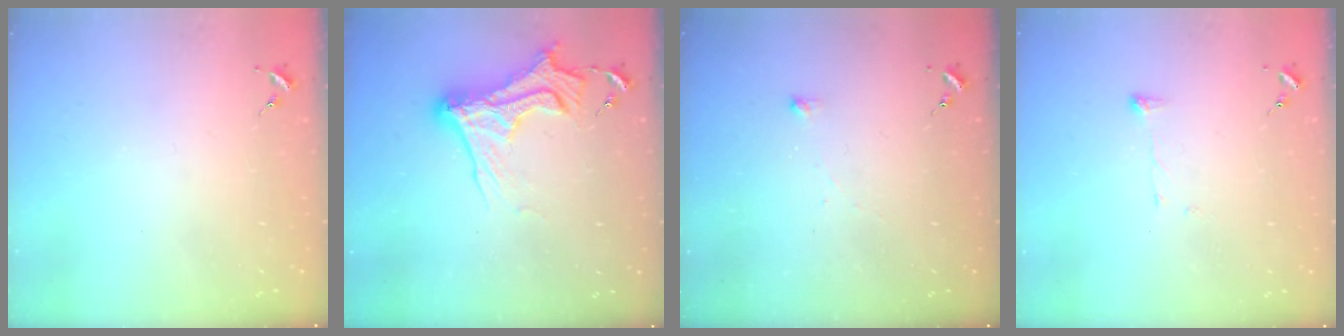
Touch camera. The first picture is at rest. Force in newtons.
{"total": 14.6, "press": 14.5, "slide": 1.5}
{"total": 2.6, "press": 2.6, "slide": 0.1}
{"total": 4.9, "press": 4.9, "slide": 0.2}